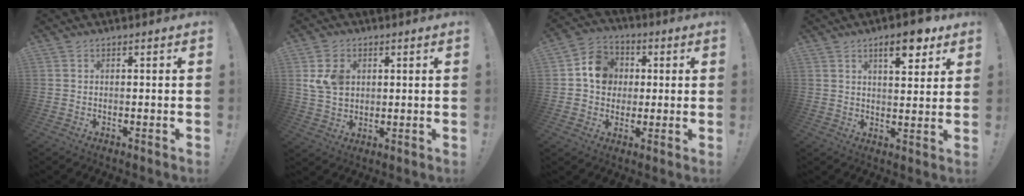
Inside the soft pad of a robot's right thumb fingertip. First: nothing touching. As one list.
[{"total": 8.8, "force": [2.9, 7.1, 4.3], "torque": [-0.076, -0.010, 0.056]}, {"total": 11.5, "force": [1.8, 10.2, 4.9], "torque": [-0.060, 0.009, 0.040]}, {"total": 9.7, "force": [5.6, 3.6, 7.1], "torque": [-0.089, -0.023, 0.091]}]